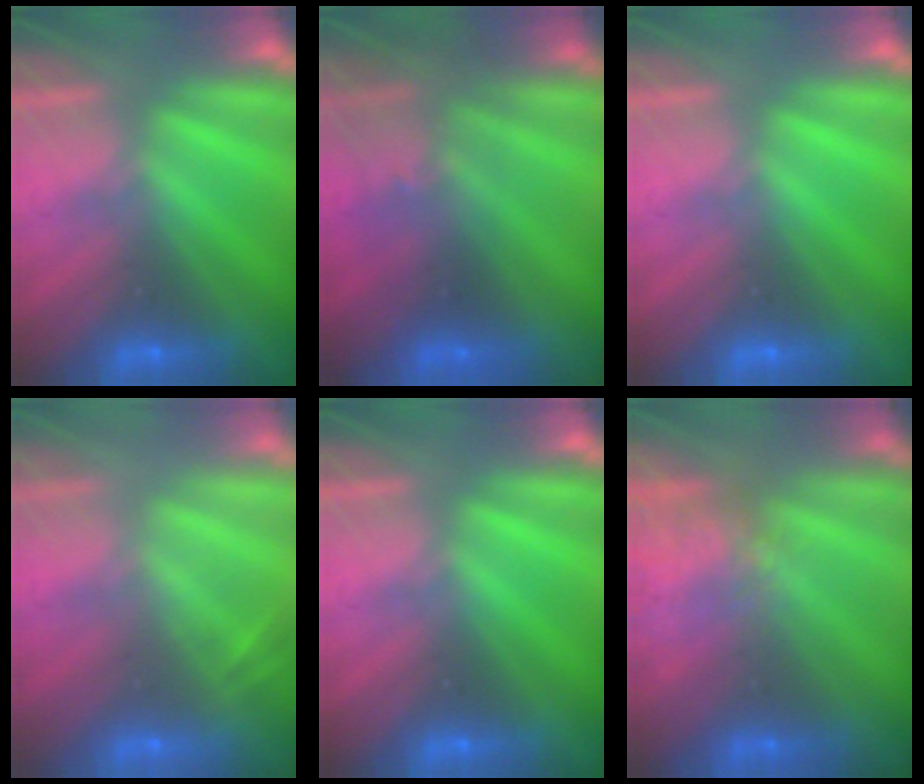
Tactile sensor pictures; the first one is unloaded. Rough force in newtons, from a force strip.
{"total": 2.9}
{"total": 0.0}
{"total": 2.0}
{"total": 0.0}
{"total": 4.9}